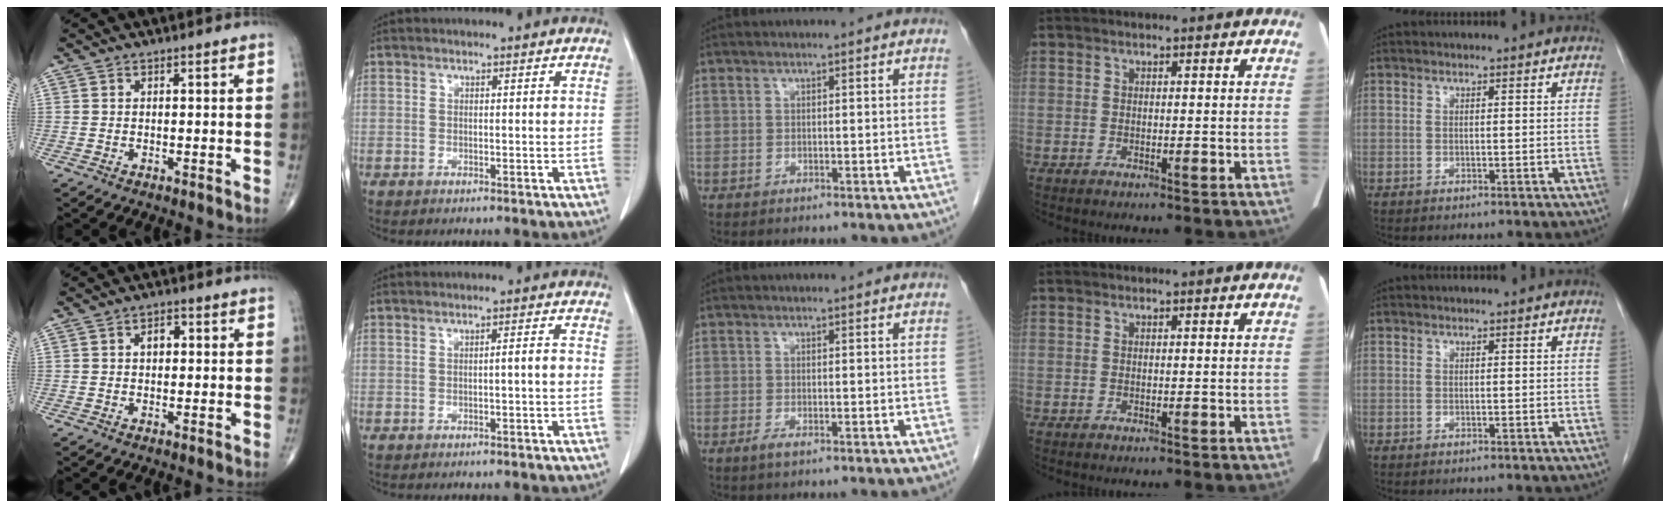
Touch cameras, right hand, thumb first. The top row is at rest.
{"thumb": {"total": 2.7, "force": [0.3, 1.9, 1.9], "torque": [-0.024, 0.010, 0.002]}, "index": {"total": 1.5, "force": [-0.6, -0.1, 1.4], "torque": [-0.020, 0.002, -0.009]}, "middle": {"total": 1.9, "force": [-1.0, 0.4, 1.6], "torque": [-0.032, -0.003, -0.019]}}